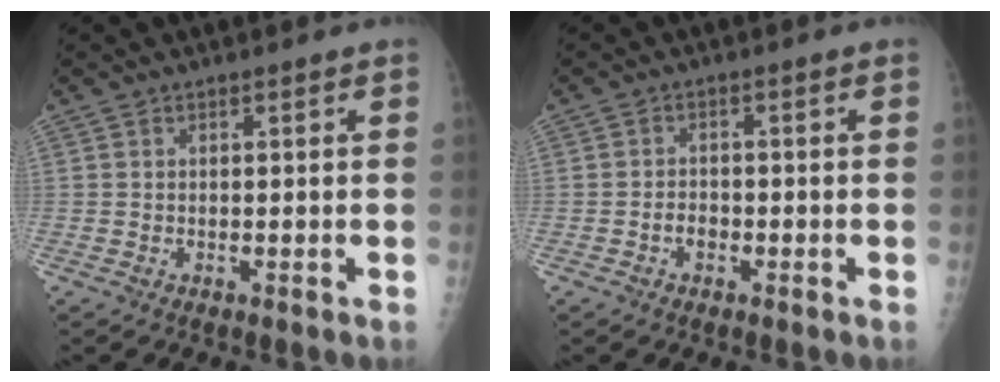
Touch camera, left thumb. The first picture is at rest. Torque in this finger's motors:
{"motor_torque": [-0.02, -0.02, 0.20, 0.16, 0.00]}